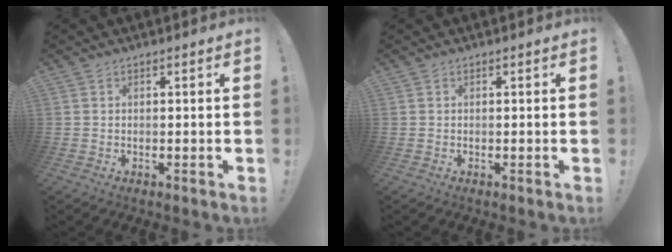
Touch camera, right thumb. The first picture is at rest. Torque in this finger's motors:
{"motor_torque": [-0.01, 0.01, 0.01, -0.01, 0.00]}